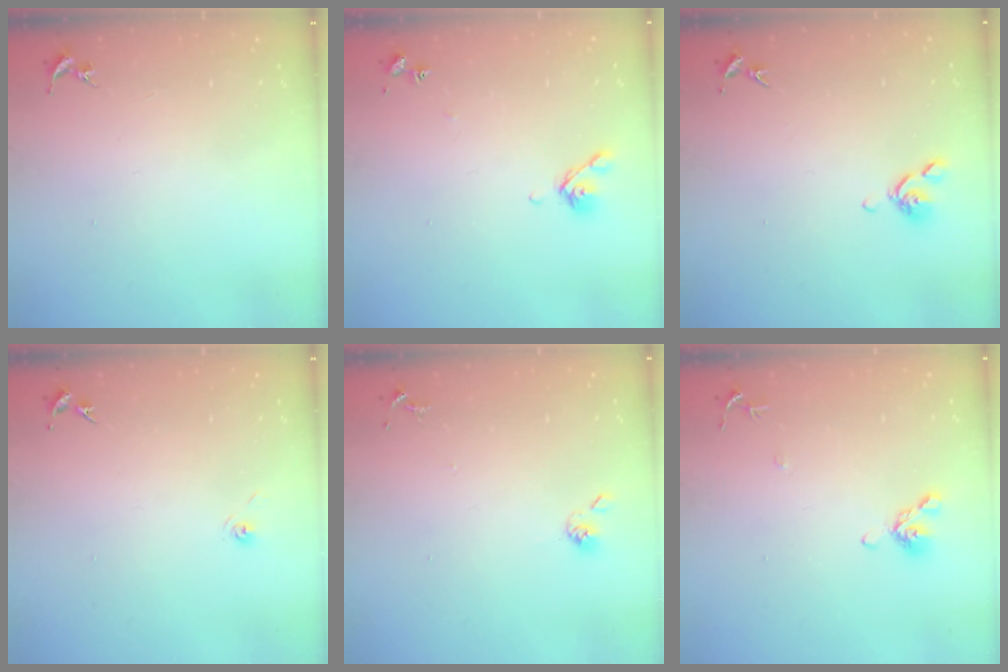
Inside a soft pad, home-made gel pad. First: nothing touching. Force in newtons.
{"total": 7.1, "press": 7.0, "slide": 0.8}
{"total": 6.8, "press": 6.7, "slide": 0.9}
{"total": 3.3, "press": 2.7, "slide": 2.0}
{"total": 5.5, "press": 5.4, "slide": 0.9}
{"total": 8.7, "press": 8.5, "slide": 1.8}